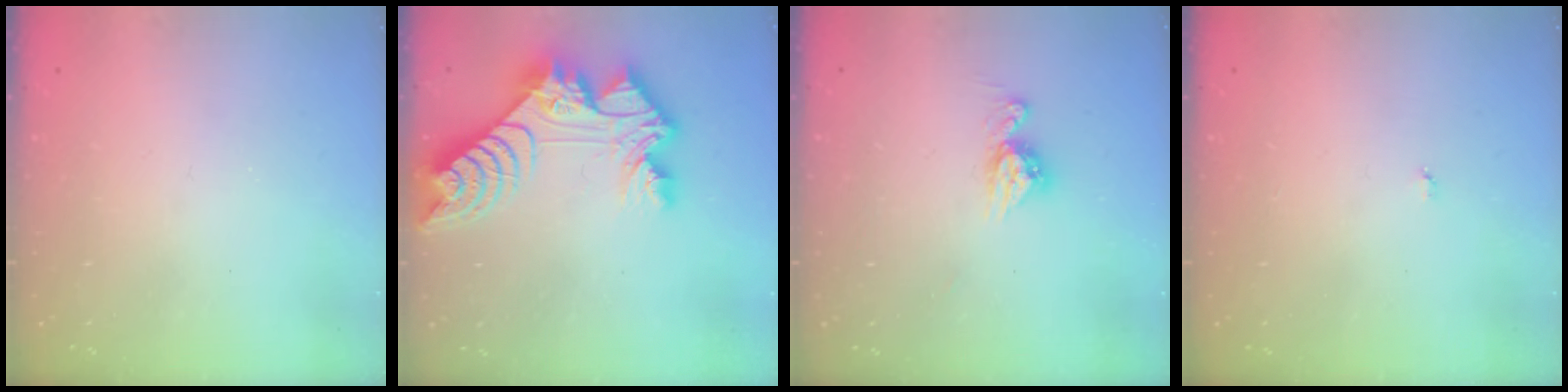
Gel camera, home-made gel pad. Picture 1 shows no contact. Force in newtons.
{"total": 14.9, "press": 14.8, "slide": 1.5}
{"total": 8.5, "press": 8.4, "slide": 0.8}
{"total": 2.9, "press": 2.9, "slide": 0.3}